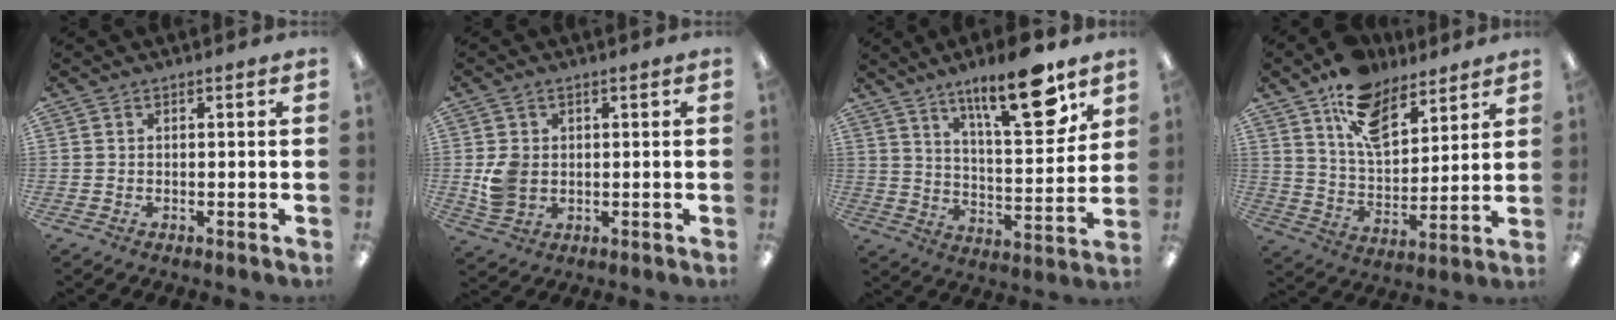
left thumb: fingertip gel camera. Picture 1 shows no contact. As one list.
[{"total": 6.3, "force": [0.6, 4.9, 3.9], "torque": [-0.079, 0.005, 0.013]}, {"total": 17.8, "force": [12.1, 4.7, 12.2], "torque": [-0.181, -0.070, 0.189]}, {"total": 14.0, "force": [9.8, 7.3, 6.8], "torque": [-0.124, -0.044, 0.183]}]